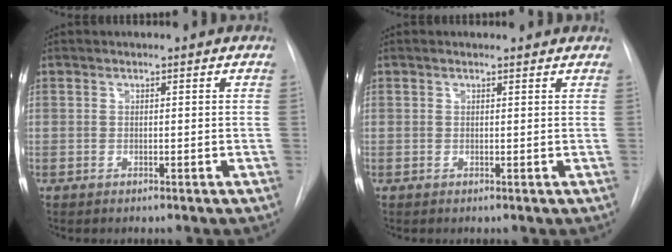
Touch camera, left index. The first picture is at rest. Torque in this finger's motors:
{"motor_torque": [0.90, -1.24, -0.02, 0.01]}